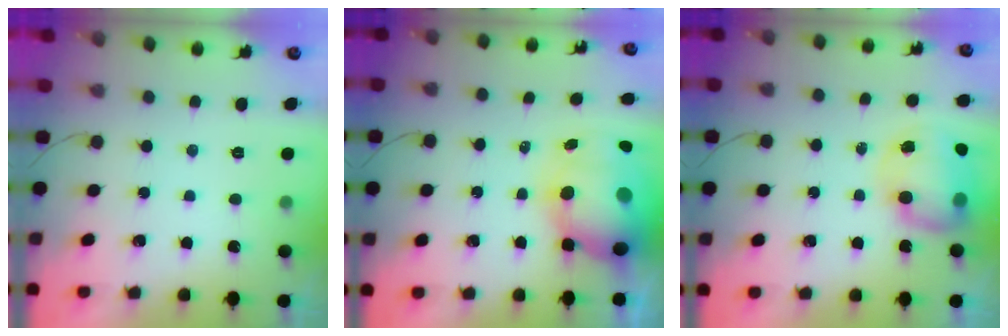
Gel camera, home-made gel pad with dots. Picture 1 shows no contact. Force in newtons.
{"total": 15.1, "press": 14.7, "slide": 3.1}
{"total": 9.9, "press": 9.5, "slide": 2.7}